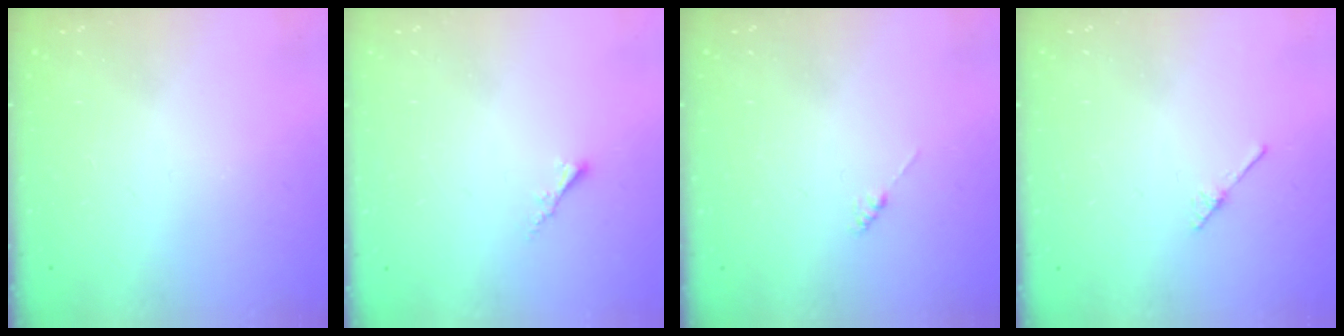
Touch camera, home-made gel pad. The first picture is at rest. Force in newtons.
{"total": 1.8, "press": 1.7, "slide": 0.5}
{"total": 0.0}
{"total": 2.0, "press": 2.0, "slide": 0.2}